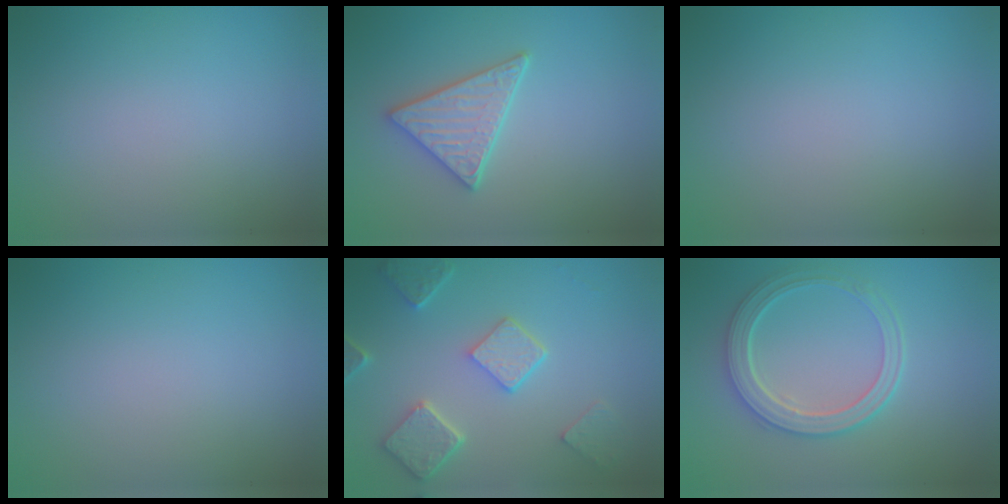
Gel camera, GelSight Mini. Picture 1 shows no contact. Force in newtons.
{"total": 3.3, "press": 3.1, "slide": 1.2}
{"total": 0.0}
{"total": 0.0}
{"total": 5.2, "press": 4.0, "slide": 3.2}
{"total": 4.3, "press": 3.7, "slide": 2.2}